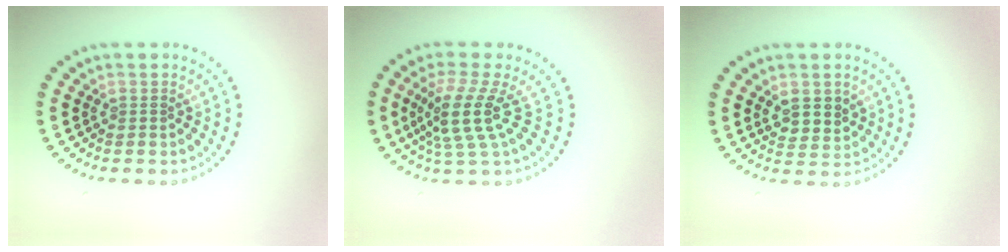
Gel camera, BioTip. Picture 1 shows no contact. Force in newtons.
{"total": 4.1, "press": 2.9, "slide": 2.9}
{"total": 2.6, "press": 2.4, "slide": 1.0}